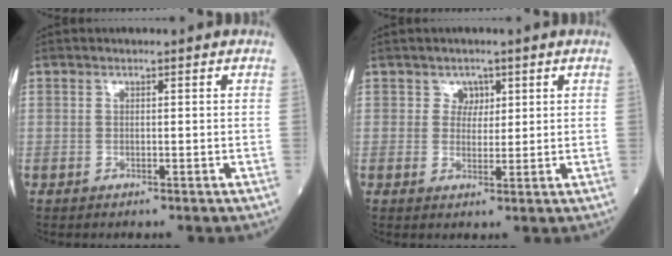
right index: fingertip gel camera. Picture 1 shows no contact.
{"total": 2.2, "force": [1.1, 1.8, 0.5], "torque": [0.000, -0.002, 0.015]}